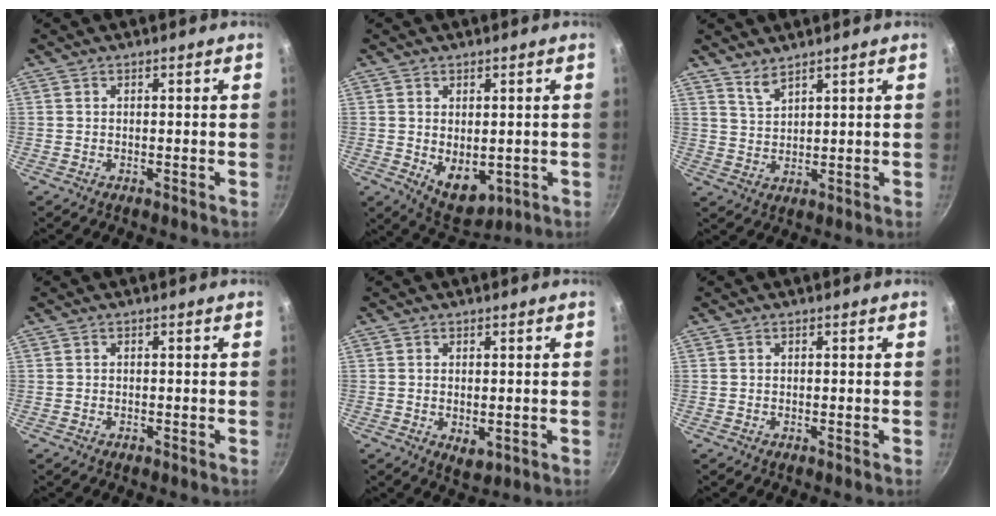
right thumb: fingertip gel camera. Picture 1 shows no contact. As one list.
[{"total": 7.8, "force": [-0.4, 5.1, 5.9], "torque": [-0.072, -0.017, 0.013]}, {"total": 3.4, "force": [2.9, 1.0, 1.5], "torque": [-0.030, -0.021, 0.062]}, {"total": 0.6, "force": [-0.3, 0.4, 0.2], "torque": [-0.003, 0.004, -0.006]}, {"total": 3.6, "force": [-0.4, 2.1, 2.8], "torque": [-0.042, -0.012, -0.003]}, {"total": 0.0}]